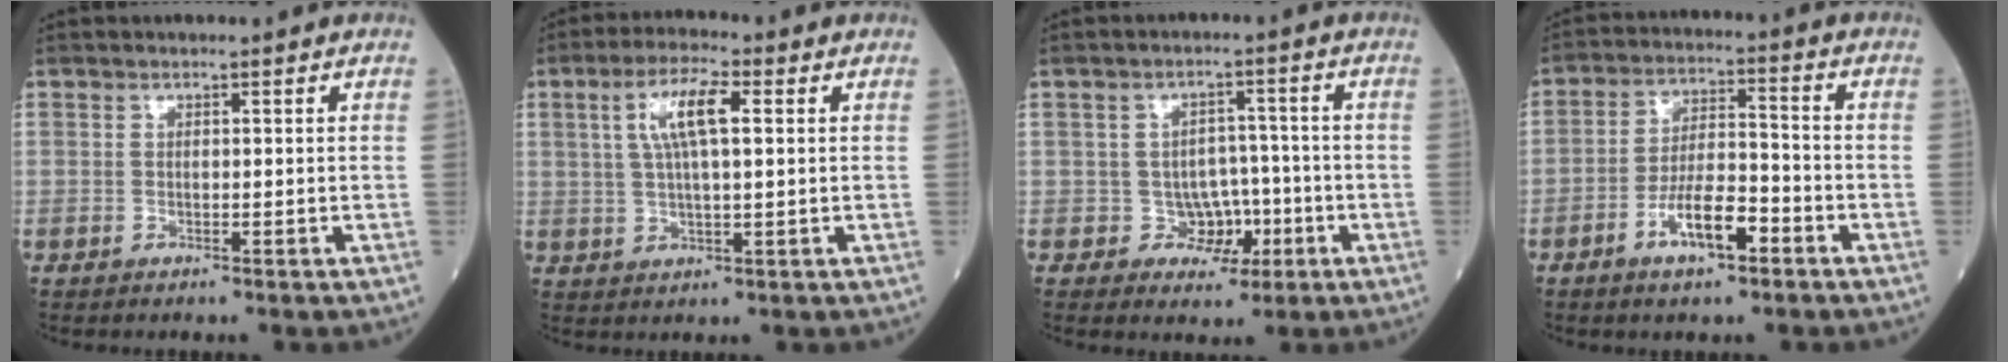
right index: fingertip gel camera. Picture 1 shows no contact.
{"total": 7.4, "force": [2.1, 1.5, 6.9], "torque": [-0.138, 0.013, 0.039]}
{"total": 4.7, "force": [-1.4, 4.2, 1.6], "torque": [-0.005, 0.012, -0.015]}
{"total": 8.2, "force": [-4.2, 2.3, 6.7], "torque": [-0.128, 0.006, -0.075]}